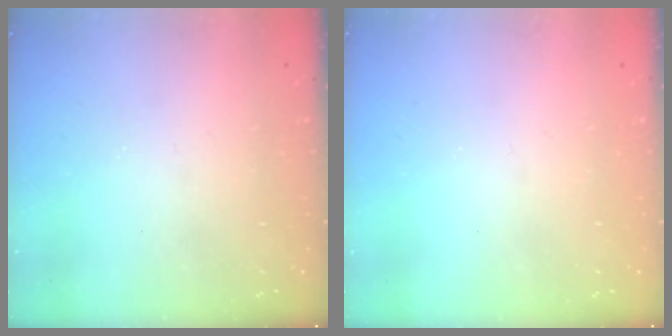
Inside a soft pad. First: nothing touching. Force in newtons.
{"total": 0.0}